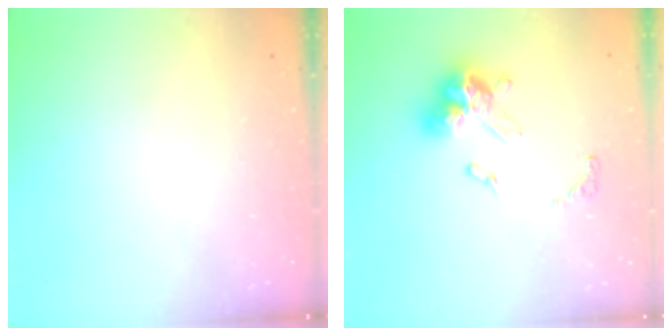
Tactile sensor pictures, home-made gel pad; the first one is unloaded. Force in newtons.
{"total": 14.1, "press": 14.1, "slide": 0.9}